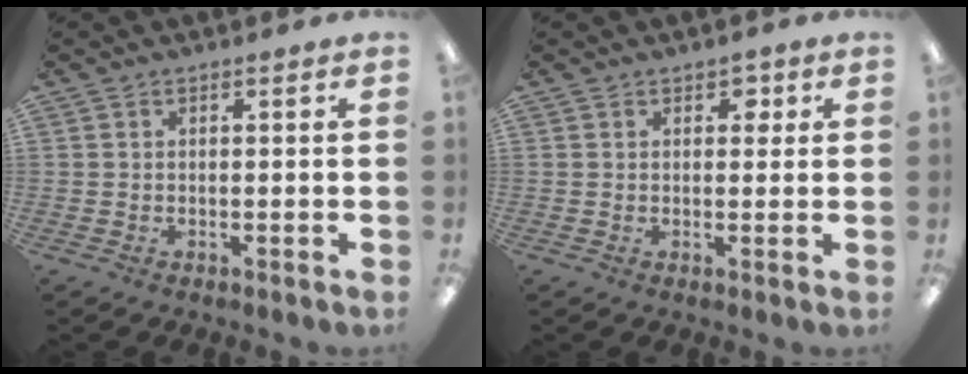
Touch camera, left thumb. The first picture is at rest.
{"total": 2.3, "force": [1.2, 1.6, 1.2], "torque": [0.000, -0.005, 0.015]}